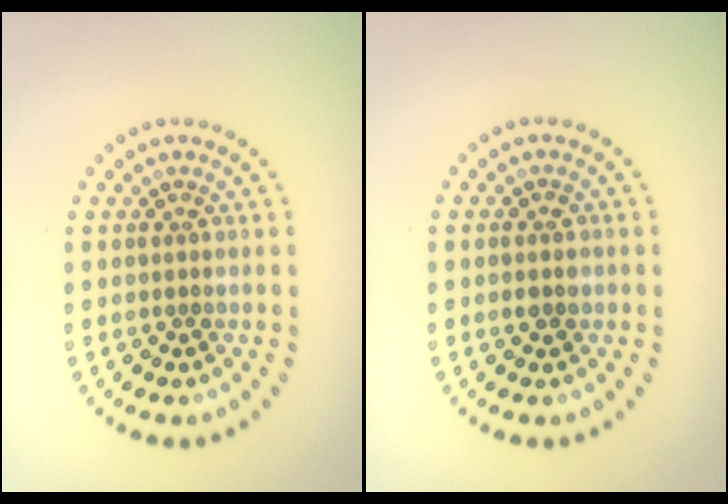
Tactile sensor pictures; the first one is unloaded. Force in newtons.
{"total": 1.3, "press": 1.3, "slide": 0.1}